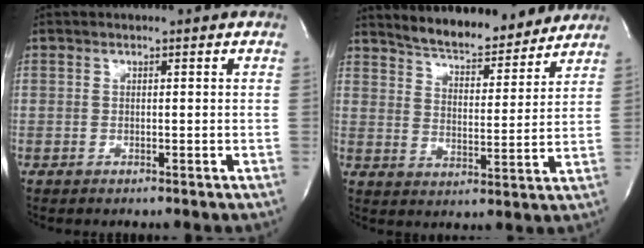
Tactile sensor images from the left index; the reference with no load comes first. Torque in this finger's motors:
{"motor_torque": [0.10, -0.07, 0.03, 0.02]}